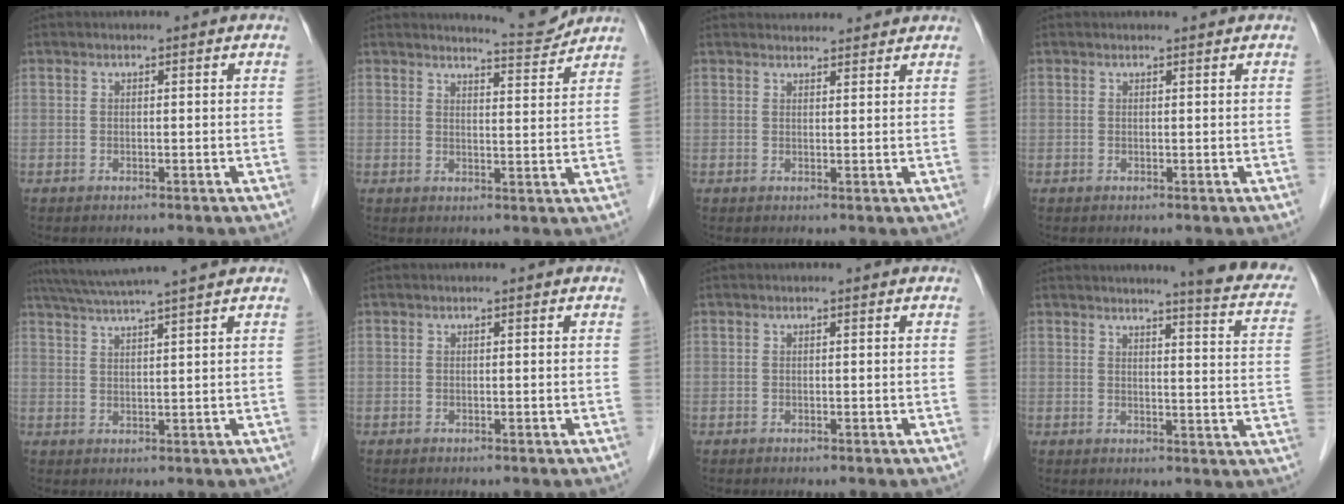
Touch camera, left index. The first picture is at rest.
{"total": 4.2, "force": [4.2, -0.6, -0.4], "torque": [-0.008, -0.024, 0.059]}
{"total": 5.6, "force": [5.4, 1.2, 0.9], "torque": [-0.008, 0.027, 0.065]}
{"total": 0.6, "force": [0.6, -0.1, 0.1], "torque": [-0.005, -0.001, 0.009]}
{"total": 9.4, "force": [8.0, -1.4, 4.7], "torque": [-0.081, 0.026, 0.121]}
{"total": 0.0}
{"total": 0.0}
{"total": 12.1, "force": [10.5, 0.7, 5.9], "torque": [-0.058, -0.036, 0.095]}